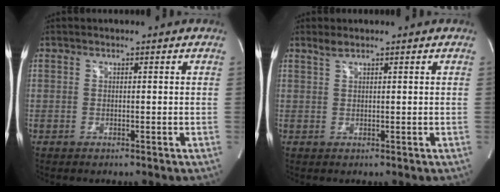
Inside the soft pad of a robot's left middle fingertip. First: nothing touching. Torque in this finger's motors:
{"motor_torque": [0.21, -0.03, -0.07, 0.00]}